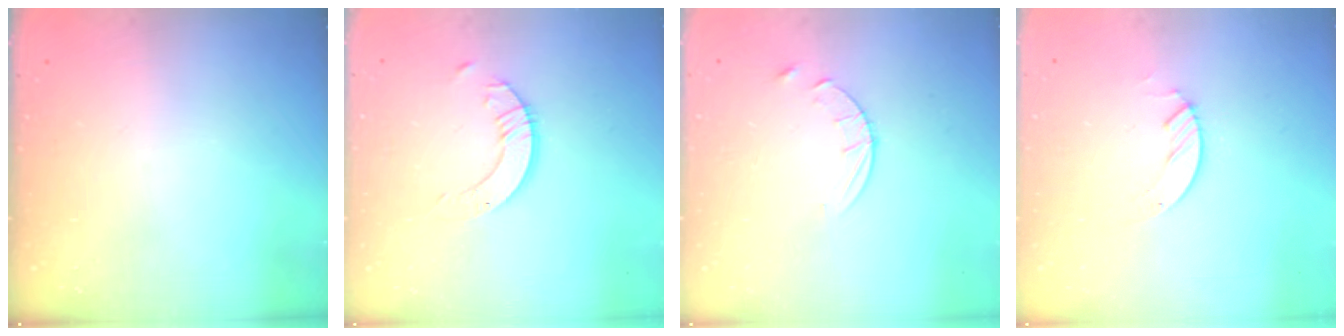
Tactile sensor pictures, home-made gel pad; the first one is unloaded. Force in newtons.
{"total": 3.3, "press": 3.3, "slide": 0.2}
{"total": 5.6, "press": 5.5, "slide": 0.7}
{"total": 2.1, "press": 2.1, "slide": 0.2}